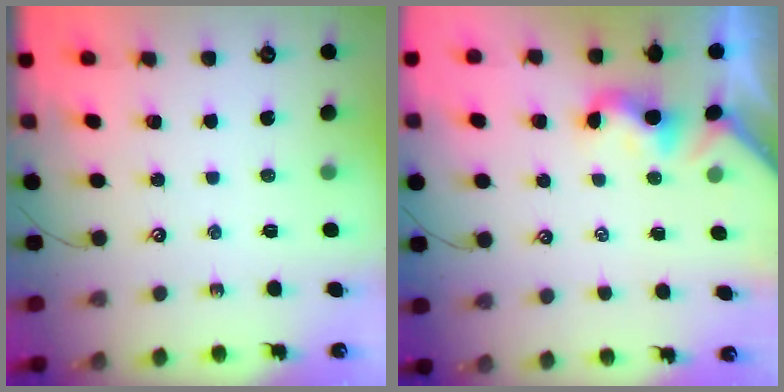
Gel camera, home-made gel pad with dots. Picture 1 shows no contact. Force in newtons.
{"total": 1.9, "press": 1.8, "slide": 0.5}